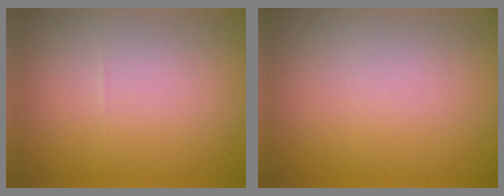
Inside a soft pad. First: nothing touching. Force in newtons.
{"total": 0.0}